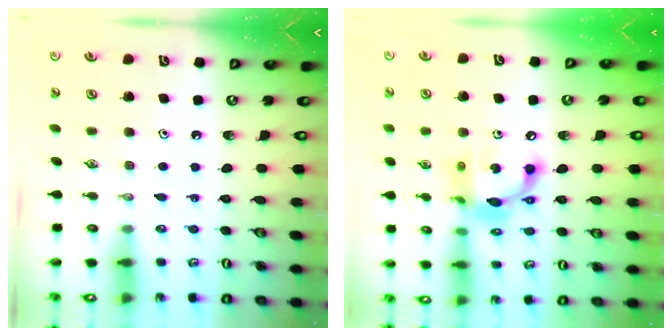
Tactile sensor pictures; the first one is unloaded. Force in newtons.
{"total": 13.6, "press": 13.6, "slide": 0.7}